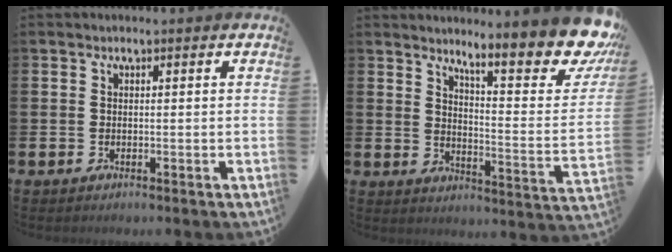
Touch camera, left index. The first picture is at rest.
{"total": 10.9, "force": [9.2, 1.6, 5.6], "torque": [-0.081, -0.087, 0.146]}